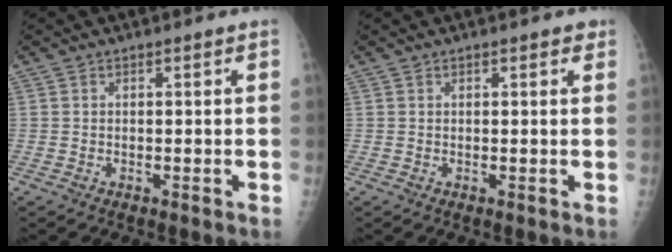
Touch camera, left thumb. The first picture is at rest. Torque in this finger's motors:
{"motor_torque": [-0.21, 0.05, -0.07, -0.15, 0.04]}